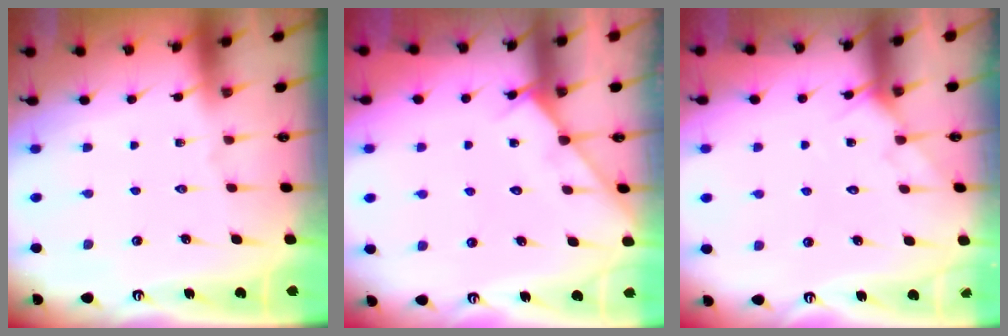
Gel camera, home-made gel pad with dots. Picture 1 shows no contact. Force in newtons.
{"total": 5.4, "press": 5.4, "slide": 0.5}
{"total": 5.2, "press": 5.2, "slide": 0.5}